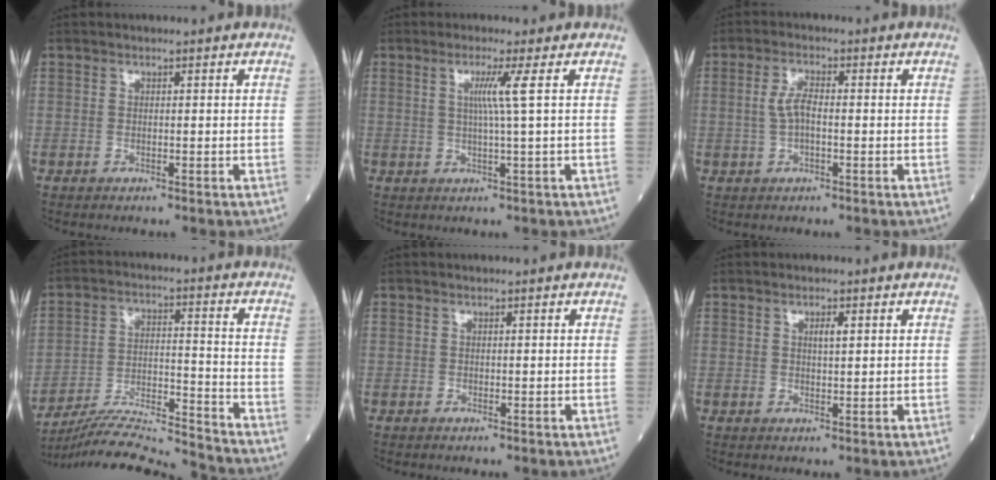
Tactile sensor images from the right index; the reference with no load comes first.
{"total": 3.6, "force": [0.8, -1.3, 3.3], "torque": [-0.063, -0.004, 0.015]}
{"total": 3.4, "force": [-0.2, 1.1, 3.3], "torque": [-0.075, 0.006, -0.002]}
{"total": 14.0, "force": [-13.6, -2.1, 2.8], "torque": [-0.053, 0.006, -0.233]}
{"total": 0.0}
{"total": 1.5, "force": [0.6, 0.3, 1.3], "torque": [-0.023, -0.001, 0.009]}